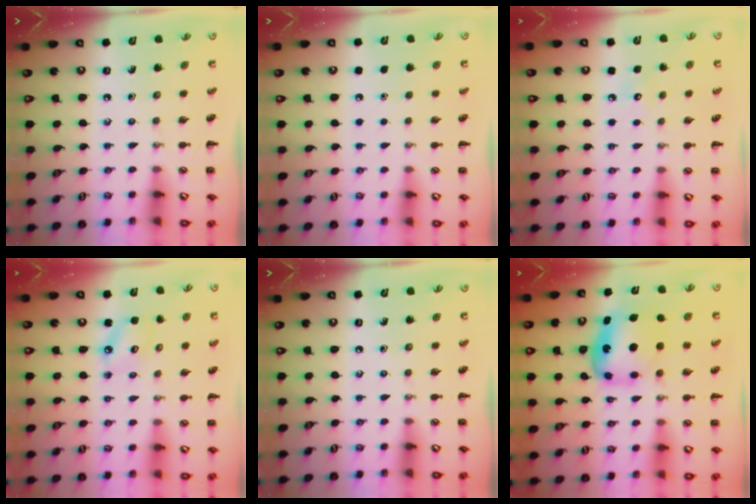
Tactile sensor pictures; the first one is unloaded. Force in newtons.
{"total": 1.7, "press": 1.7, "slide": 0.1}
{"total": 3.8, "press": 3.7, "slide": 0.9}
{"total": 4.7, "press": 4.7, "slide": 0.5}
{"total": 0.0}
{"total": 6.0, "press": 5.9, "slide": 1.3}